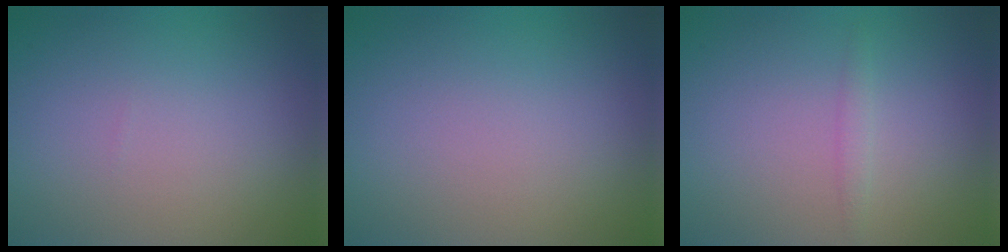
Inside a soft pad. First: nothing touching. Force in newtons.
{"total": 0.0}
{"total": 0.9, "press": 0.9, "slide": 0.1}